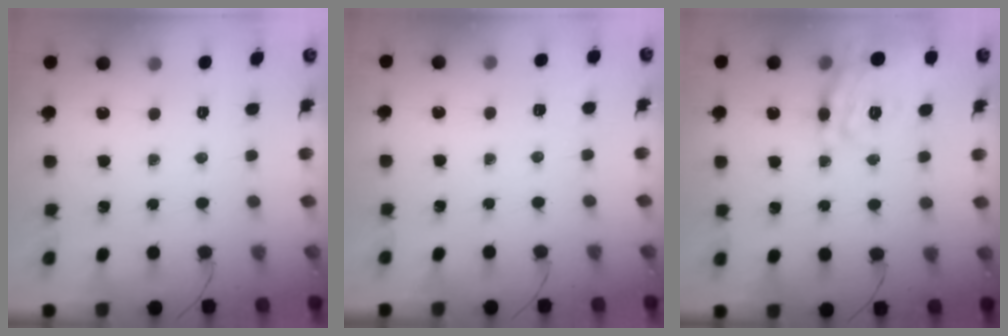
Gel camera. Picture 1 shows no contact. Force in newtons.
{"total": 2.6, "press": 2.1, "slide": 1.6}
{"total": 18.7, "press": 18.6, "slide": 1.5}